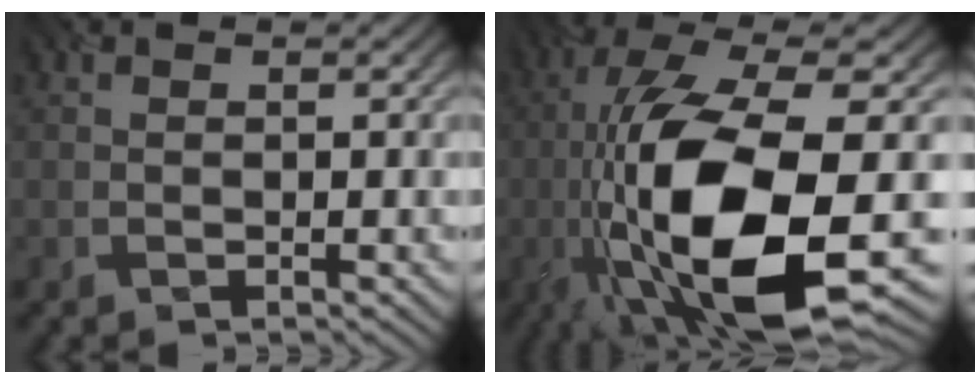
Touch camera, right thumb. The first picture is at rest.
{"total": 17.6, "force": [-4.5, 6.2, 15.8], "torque": [-0.326, -0.012, -0.067]}